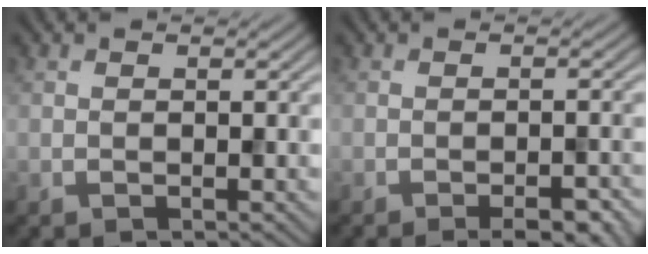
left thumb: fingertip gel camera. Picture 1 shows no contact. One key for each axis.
{"total": 4.5, "fx": -2.9, "fy": 1.1, "fz": 3.2, "tx": -0.048, "ty": 0.001, "tz": -0.029}